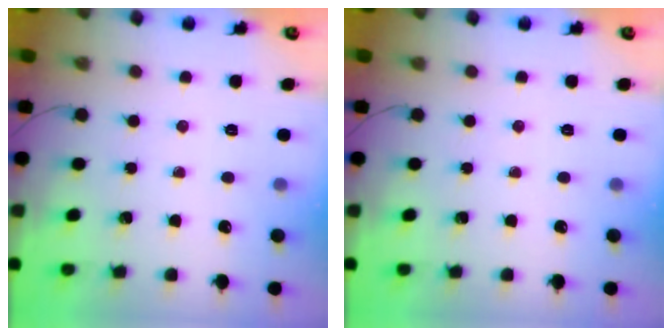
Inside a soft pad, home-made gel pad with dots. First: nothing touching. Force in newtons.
{"total": 0.0}